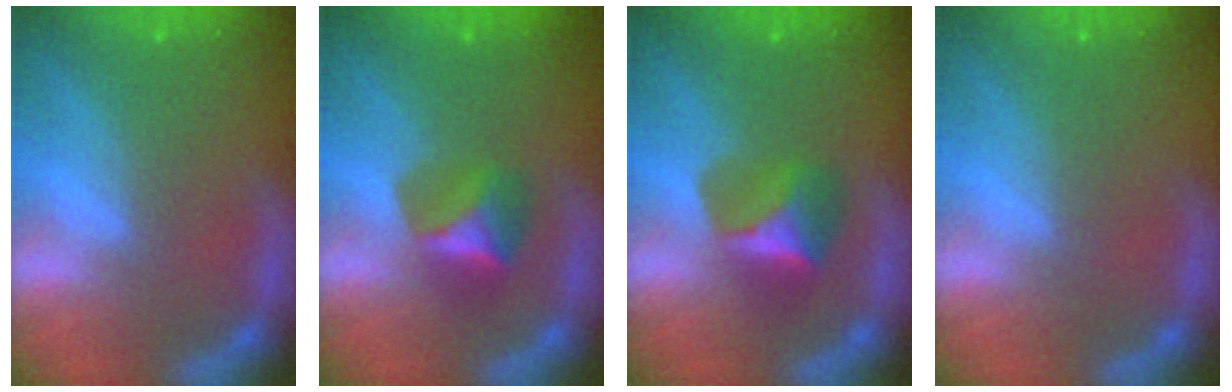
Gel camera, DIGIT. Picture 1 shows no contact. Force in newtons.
{"total": 3.4}
{"total": 3.9}
{"total": 0.0}